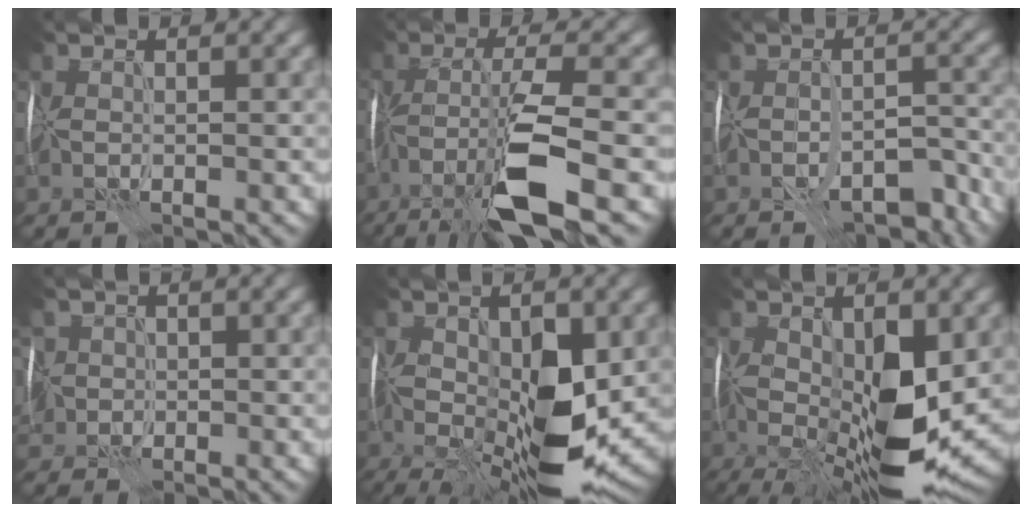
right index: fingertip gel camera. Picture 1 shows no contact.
{"total": 9.7, "force": [-4.7, 1.9, 8.2], "torque": [-0.151, 0.005, -0.090]}
{"total": 5.6, "force": [-3.9, 2.4, 3.2], "torque": [-0.035, 0.004, -0.052]}
{"total": 4.7, "force": [-0.5, 3.8, 2.7], "torque": [-0.066, 0.012, -0.011]}
{"total": 11.9, "force": [-1.2, 5.5, 10.5], "torque": [-0.192, -0.016, -0.015]}
{"total": 12.5, "force": [-1.2, 5.5, 11.2], "torque": [-0.212, -0.021, -0.017]}